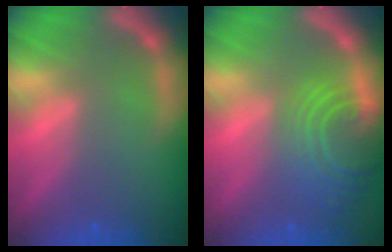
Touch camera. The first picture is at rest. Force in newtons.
{"total": 8.1}